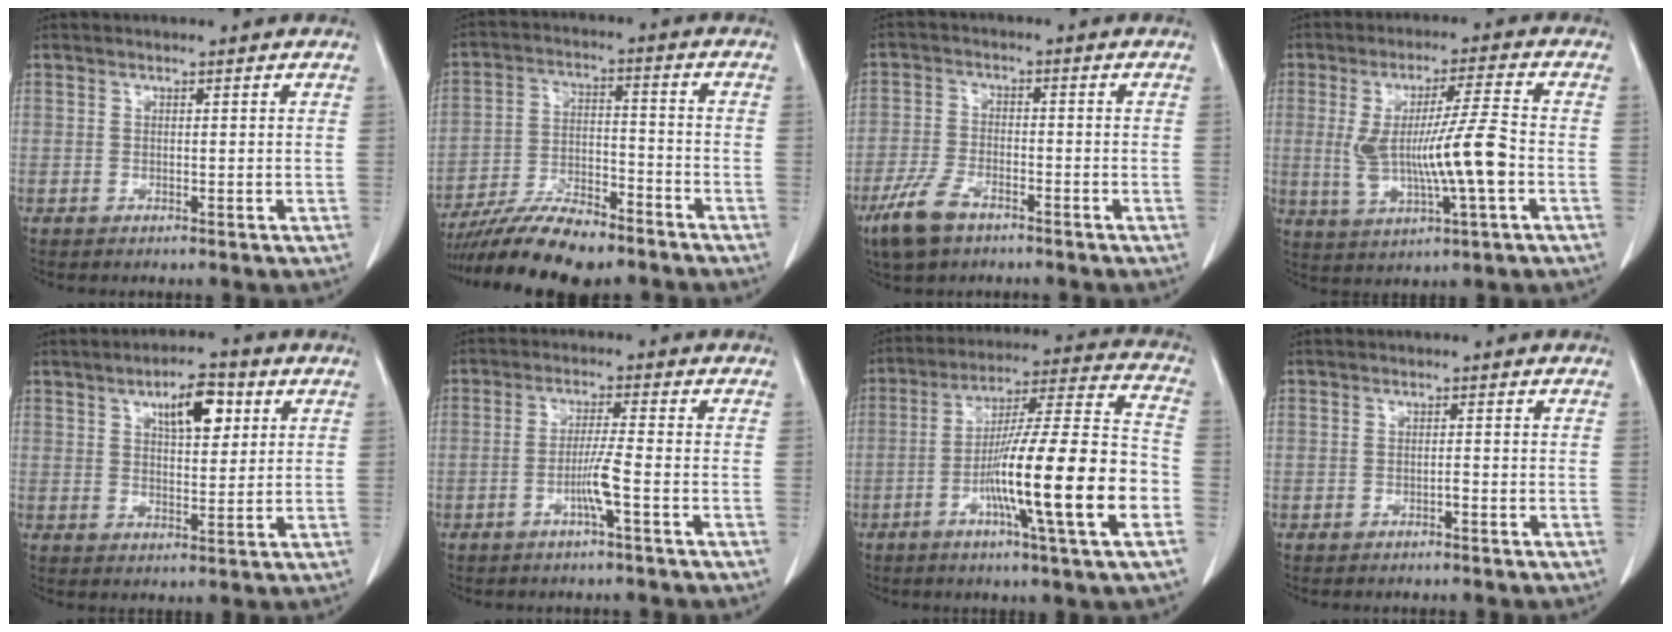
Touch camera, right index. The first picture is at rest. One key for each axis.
{"total": 12.9, "fx": -11.0, "fy": 2.8, "fz": 6.2, "tx": -0.104, "ty": -0.001, "tz": -0.188}
{"total": 7.1, "fx": -4.8, "fy": 3.1, "fz": 4.3, "tx": -0.099, "ty": -0.007, "tz": -0.087}
{"total": 11.6, "fx": -1.3, "fy": 0.4, "fz": 11.6, "tx": -0.223, "ty": 0.001, "tz": -0.021}
{"total": 7.4, "fx": 3.2, "fy": 2.7, "fz": 6.0, "tx": -0.097, "ty": 0.009, "tz": 0.051}
{"total": 4.4, "fx": -1.8, "fy": -0.6, "fz": 4.0, "tx": -0.080, "ty": 0.000, "tz": -0.035}
{"total": 19.7, "fx": -6.1, "fy": 0.0, "fz": 18.8, "tx": -0.295, "ty": -0.002, "tz": -0.102}
{"total": 0.7, "fx": -0.5, "fy": 0.1, "fz": 0.5, "tx": -0.009, "ty": 0.001, "tz": -0.009}